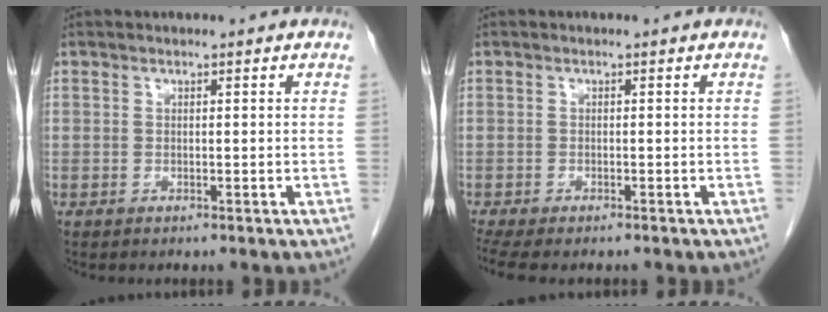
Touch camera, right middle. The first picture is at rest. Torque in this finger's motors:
{"motor_torque": [0.50, -0.38, 0.08, 0.05]}